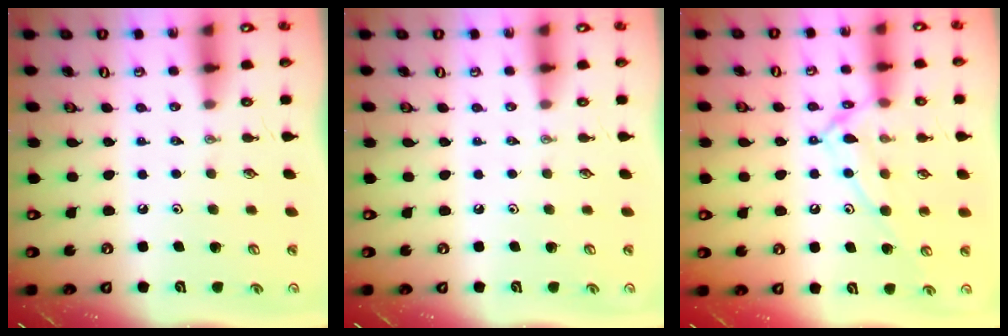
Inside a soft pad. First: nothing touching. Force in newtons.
{"total": 0.0}
{"total": 12.1, "press": 12.1, "slide": 0.7}